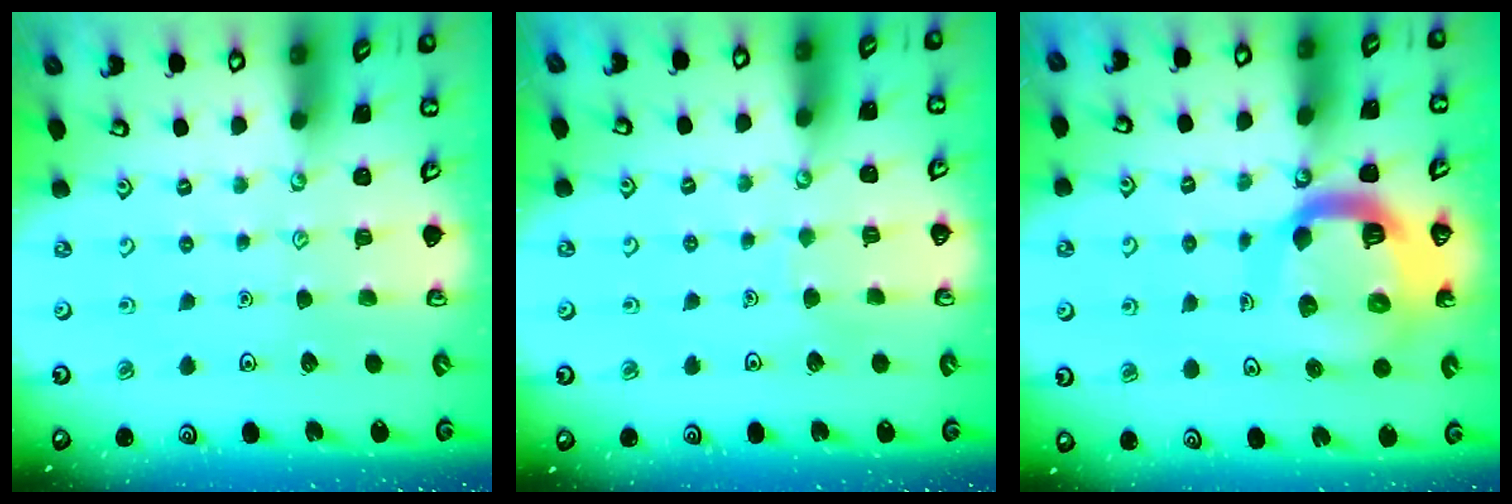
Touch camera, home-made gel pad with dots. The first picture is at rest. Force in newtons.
{"total": 2.4, "press": 2.4, "slide": 0.1}
{"total": 16.2, "press": 16.1, "slide": 1.8}